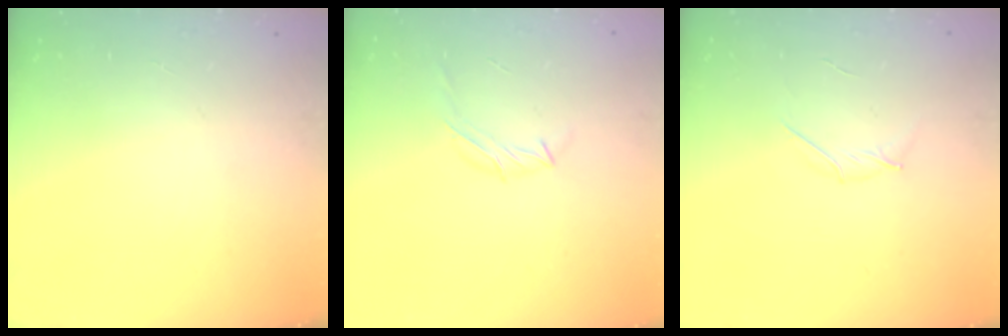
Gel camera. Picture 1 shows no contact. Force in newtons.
{"total": 6.0, "press": 5.9, "slide": 1.1}
{"total": 3.3, "press": 3.2, "slide": 0.8}